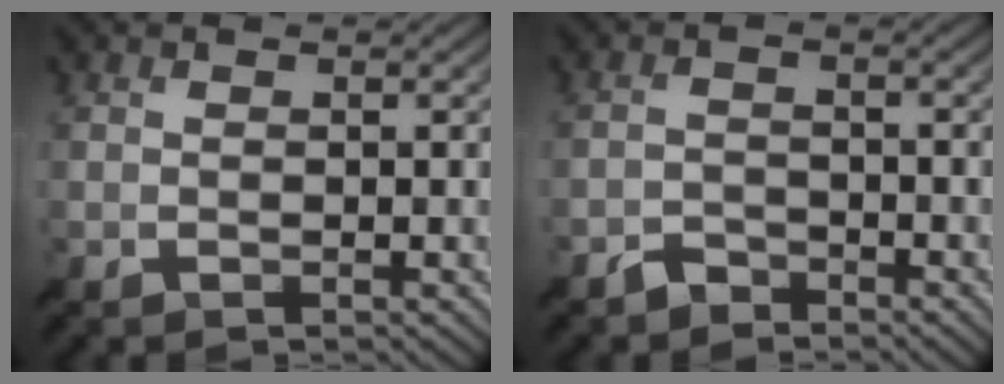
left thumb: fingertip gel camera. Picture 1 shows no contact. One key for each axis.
{"total": 2.2, "fx": -1.9, "fy": 1.0, "fz": 0.5, "tx": -0.003, "ty": 0.004, "tz": -0.043}